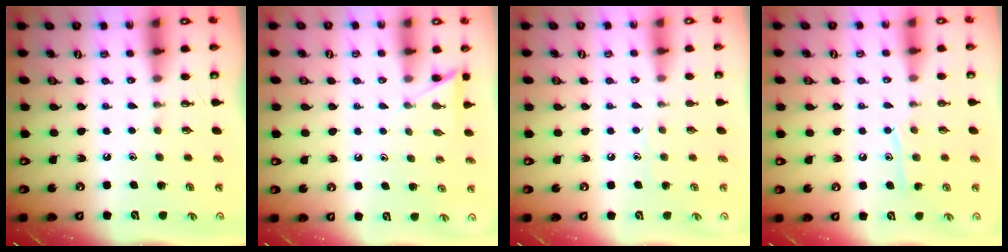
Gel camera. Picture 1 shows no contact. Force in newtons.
{"total": 4.5, "press": 4.5, "slide": 0.3}
{"total": 4.5, "press": 4.5, "slide": 0.5}
{"total": 7.7, "press": 7.6, "slide": 0.6}